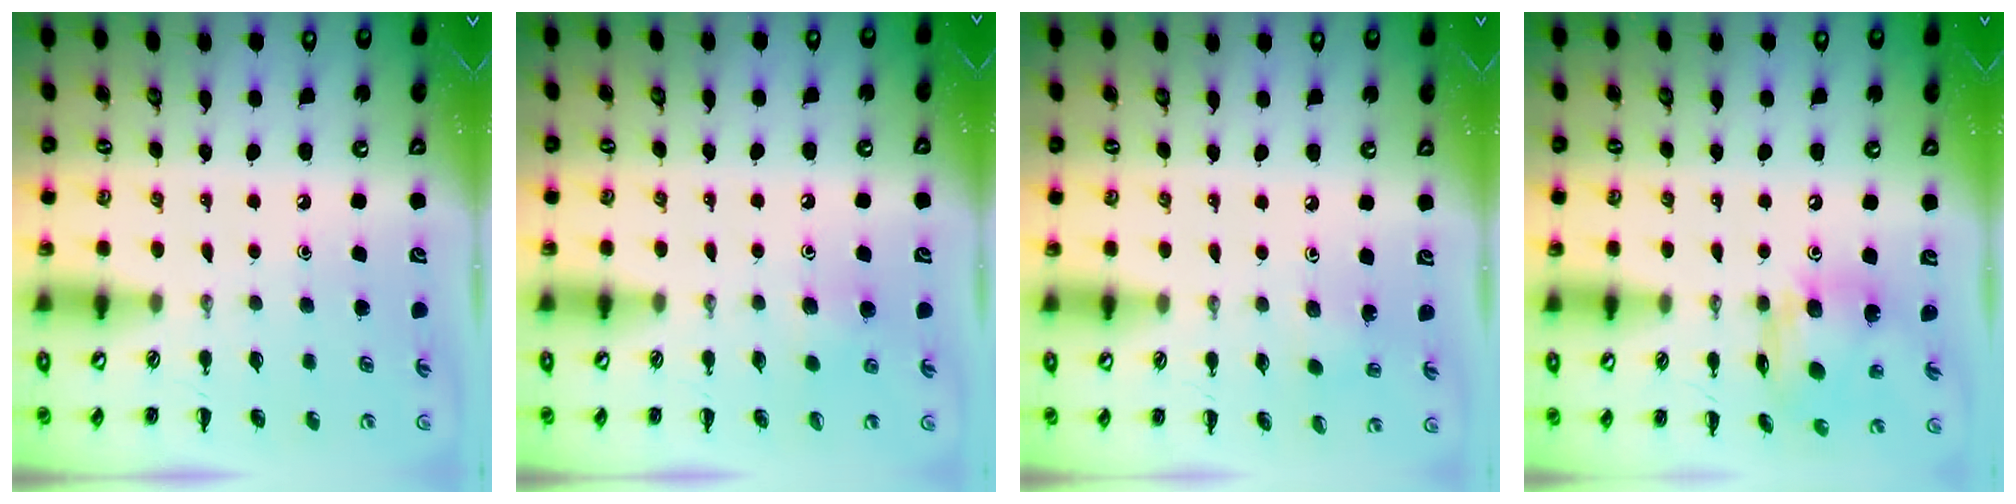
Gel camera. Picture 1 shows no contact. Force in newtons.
{"total": 3.9, "press": 3.6, "slide": 1.5}
{"total": 1.8, "press": 1.7, "slide": 0.7}
{"total": 12.7, "press": 12.7, "slide": 0.9}